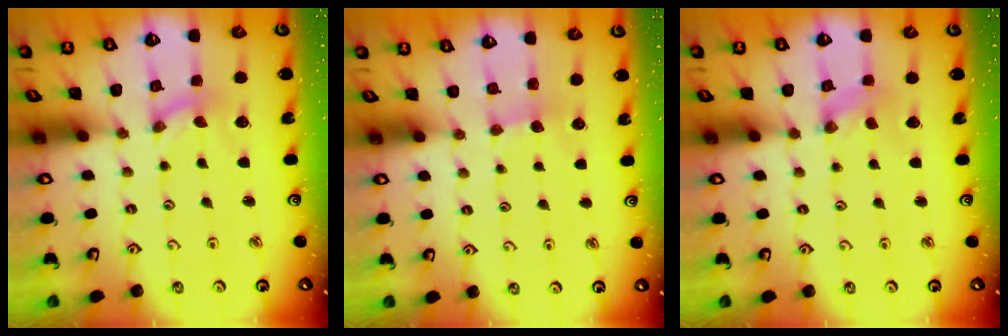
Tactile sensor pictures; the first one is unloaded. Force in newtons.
{"total": 3.4, "press": 3.4, "slide": 0.5}
{"total": 0.0}